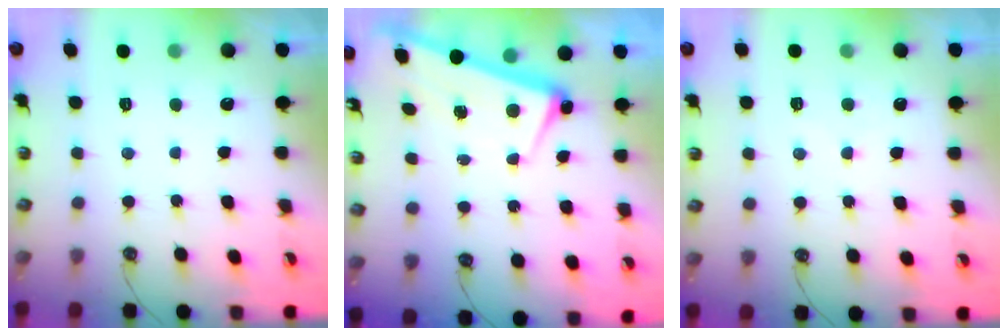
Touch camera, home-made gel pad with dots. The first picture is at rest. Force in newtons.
{"total": 2.2, "press": 2.2, "slide": 0.5}
{"total": 5.2, "press": 5.2, "slide": 0.5}